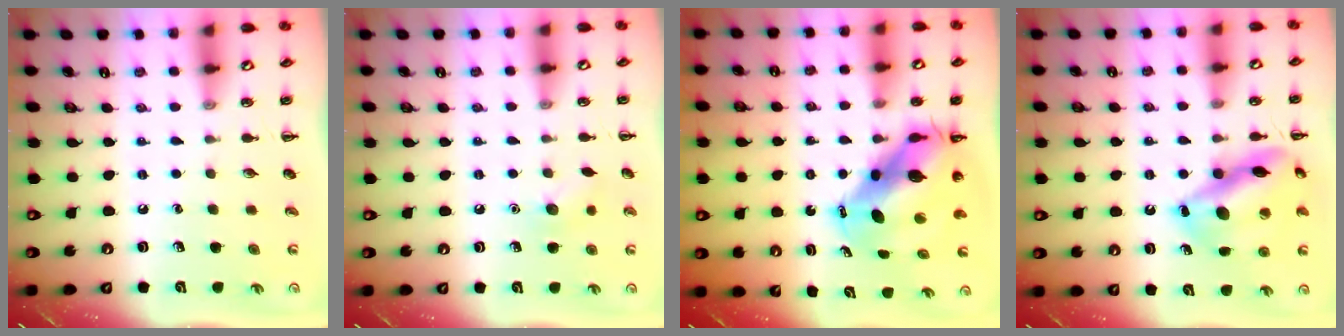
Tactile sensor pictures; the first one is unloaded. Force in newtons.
{"total": 7.2, "press": 7.0, "slide": 1.5}
{"total": 12.4, "press": 11.7, "slide": 3.9}
{"total": 16.2, "press": 16.2, "slide": 1.5}